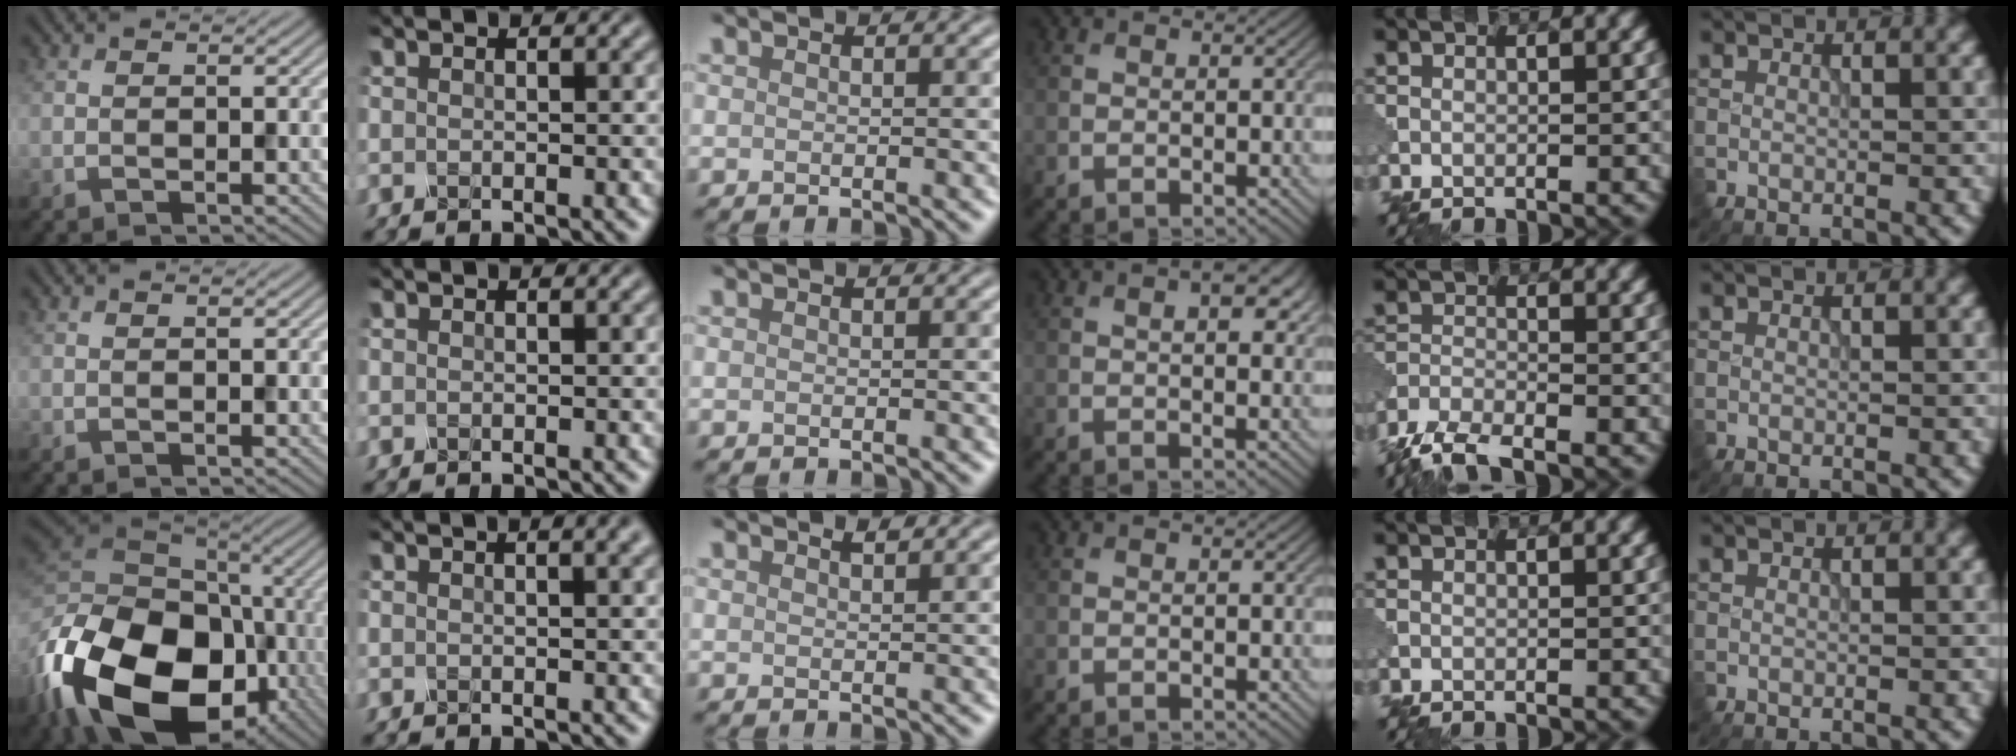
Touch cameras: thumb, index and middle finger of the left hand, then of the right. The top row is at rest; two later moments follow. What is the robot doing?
{"motion": "shake", "object": "sieve"}